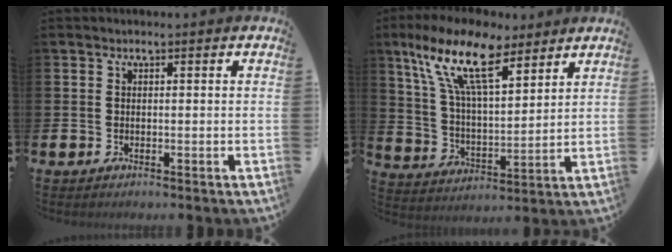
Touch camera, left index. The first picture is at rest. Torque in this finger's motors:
{"motor_torque": [2.01, -0.13, 1.05, 0.21]}